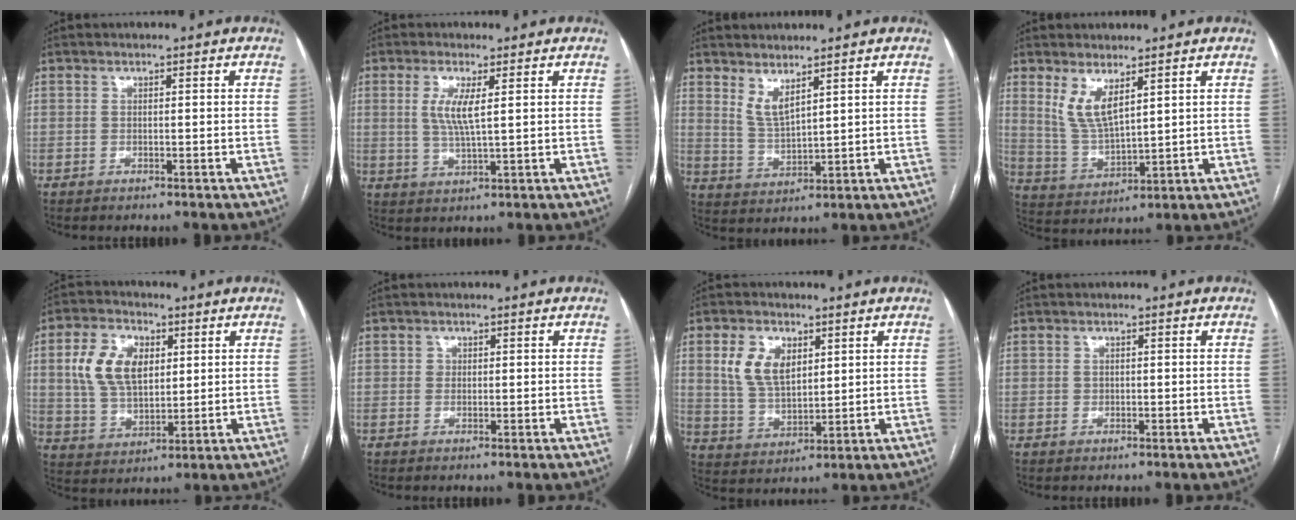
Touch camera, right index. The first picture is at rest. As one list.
[{"total": 4.8, "force": [1.3, 0.6, 4.6], "torque": [-0.098, -0.005, 0.029]}, {"total": 4.1, "force": [3.0, 0.7, 2.7], "torque": [-0.060, -0.018, 0.069]}, {"total": 6.4, "force": [3.7, 1.8, 5.0], "torque": [-0.107, -0.012, 0.084]}, {"total": 10.6, "force": [2.9, 6.4, 7.9], "torque": [-0.170, 0.019, 0.061]}, {"total": 0.8, "force": [0.2, 0.8, 0.2], "torque": [0.003, 0.002, 0.003]}, {"total": 8.2, "force": [3.2, 4.8, 5.8], "torque": [-0.123, 0.011, 0.070]}, {"total": 0.6, "force": [0.0, 0.6, 0.2], "torque": [0.000, 0.002, -0.001]}]